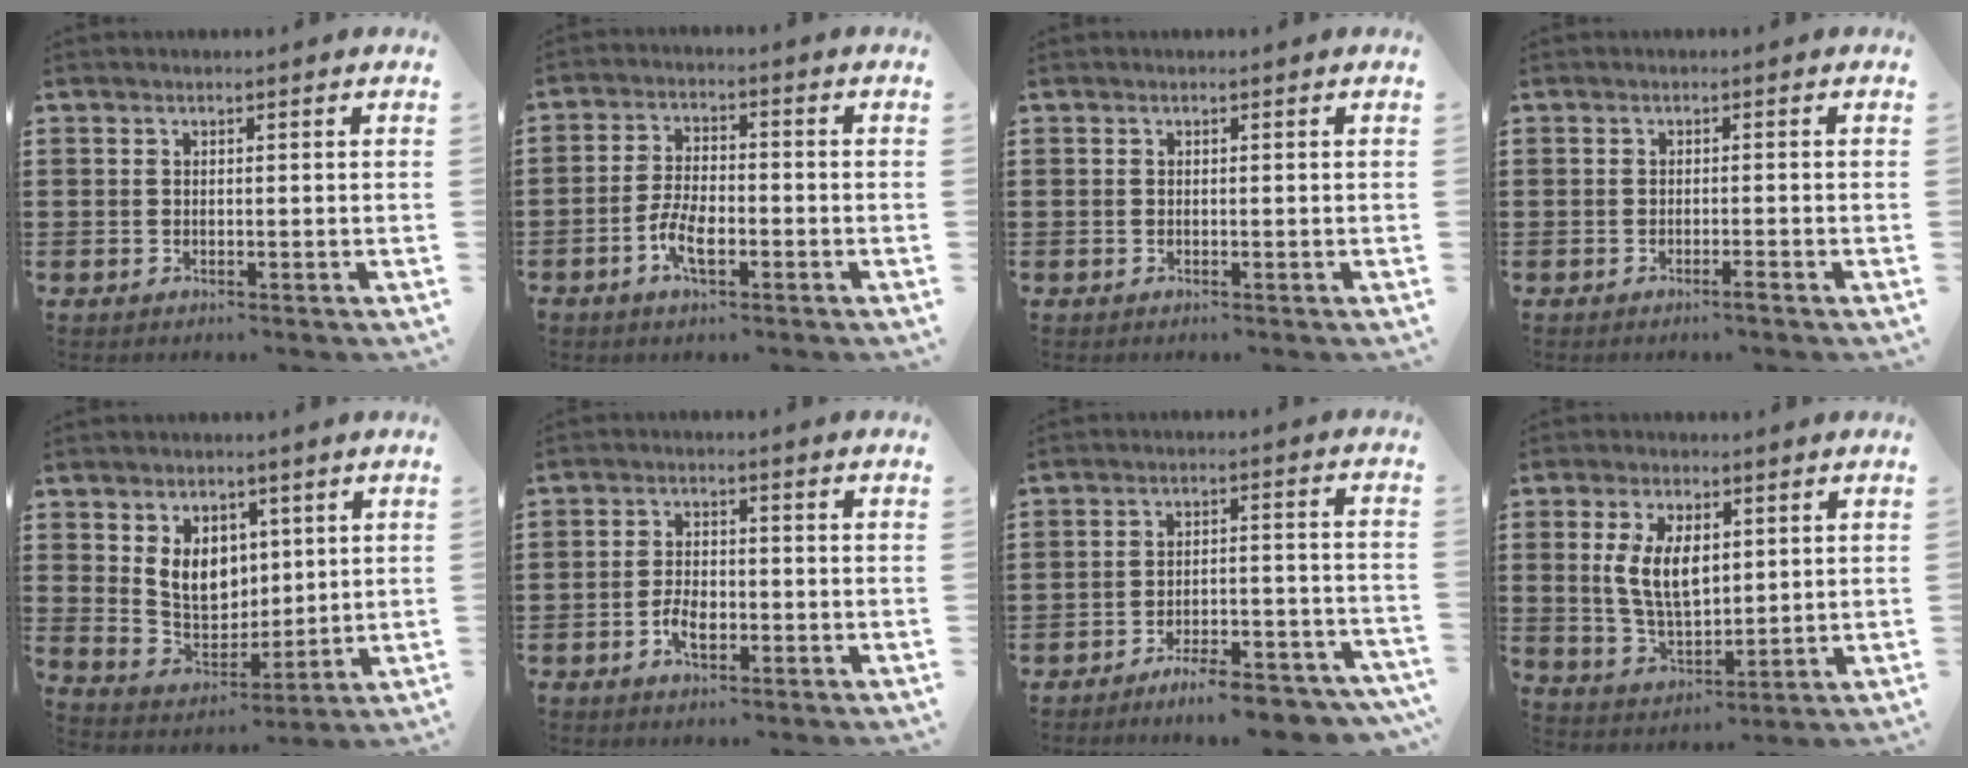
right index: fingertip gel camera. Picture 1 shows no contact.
{"total": 5.5, "force": [-2.3, 2.5, 4.3], "torque": [-0.097, 0.001, -0.048]}
{"total": 0.0}
{"total": 1.3, "force": [-0.9, 0.0, 0.9], "torque": [-0.016, -0.004, -0.016]}
{"total": 7.4, "force": [2.4, 5.7, 3.9], "torque": [-0.080, 0.010, 0.045]}
{"total": 3.7, "force": [-1.5, 2.1, 2.7], "torque": [-0.055, 0.003, -0.028]}
{"total": 6.6, "force": [-6.2, 0.4, 2.2], "torque": [-0.028, 0.011, -0.115]}
{"total": 8.3, "force": [1.9, 4.5, 6.7], "torque": [-0.143, 0.005, 0.029]}